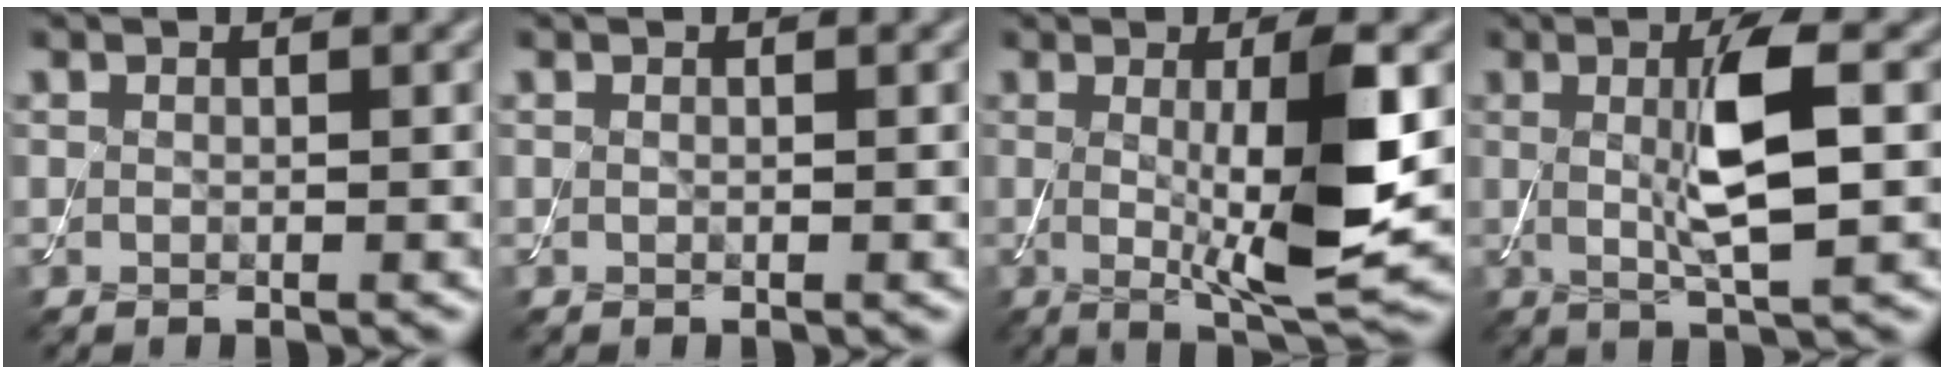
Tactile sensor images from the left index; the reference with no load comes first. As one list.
[{"total": 0.0}, {"total": 8.1, "force": [0.1, 1.5, 8.0], "torque": [-0.126, -0.018, 0.009]}, {"total": 5.8, "force": [0.5, 1.2, 5.7], "torque": [-0.106, 0.000, 0.011]}]